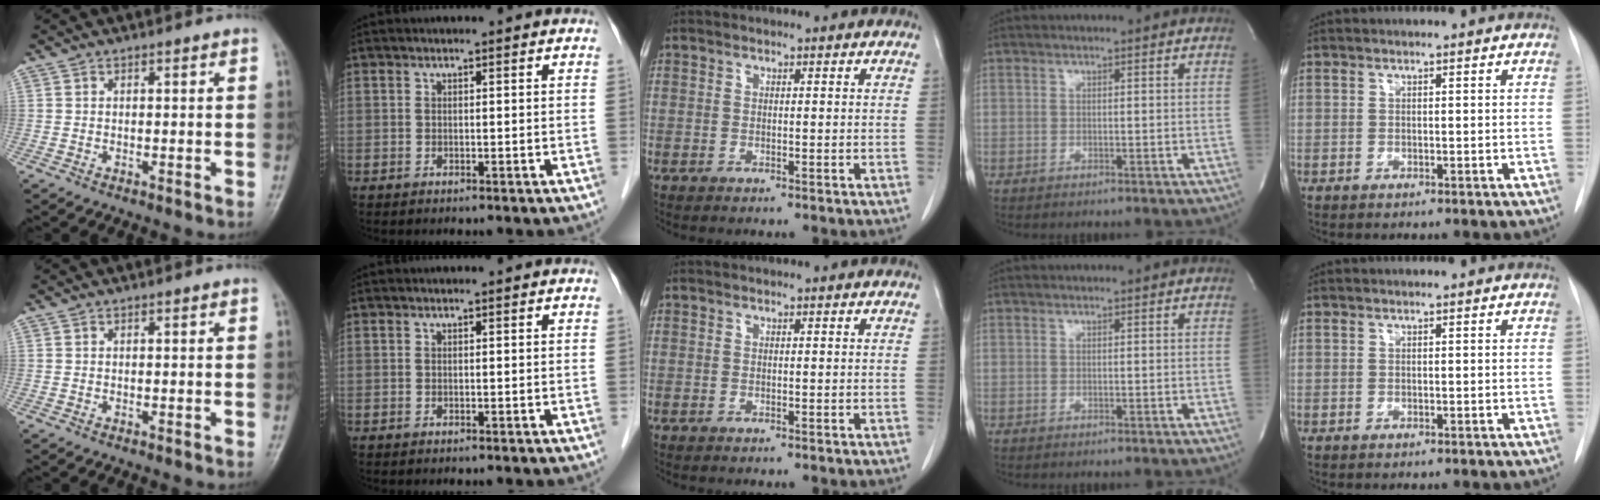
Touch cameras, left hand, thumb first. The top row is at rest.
{}